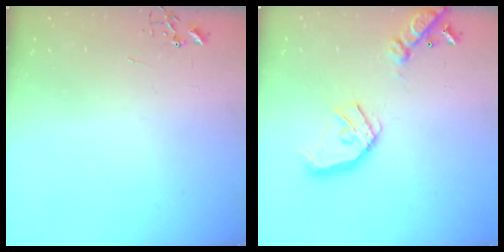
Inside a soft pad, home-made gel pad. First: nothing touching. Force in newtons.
{"total": 17.3, "press": 17.0, "slide": 2.8}